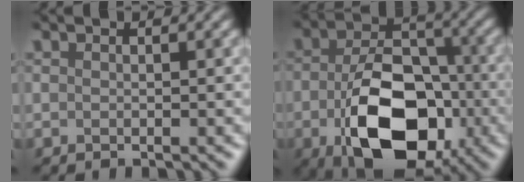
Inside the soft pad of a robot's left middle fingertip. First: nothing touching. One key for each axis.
{"total": 11.1, "fx": -4.1, "fy": 6.8, "fz": 7.8, "tx": -0.158, "ty": -0.016, "tz": -0.059}